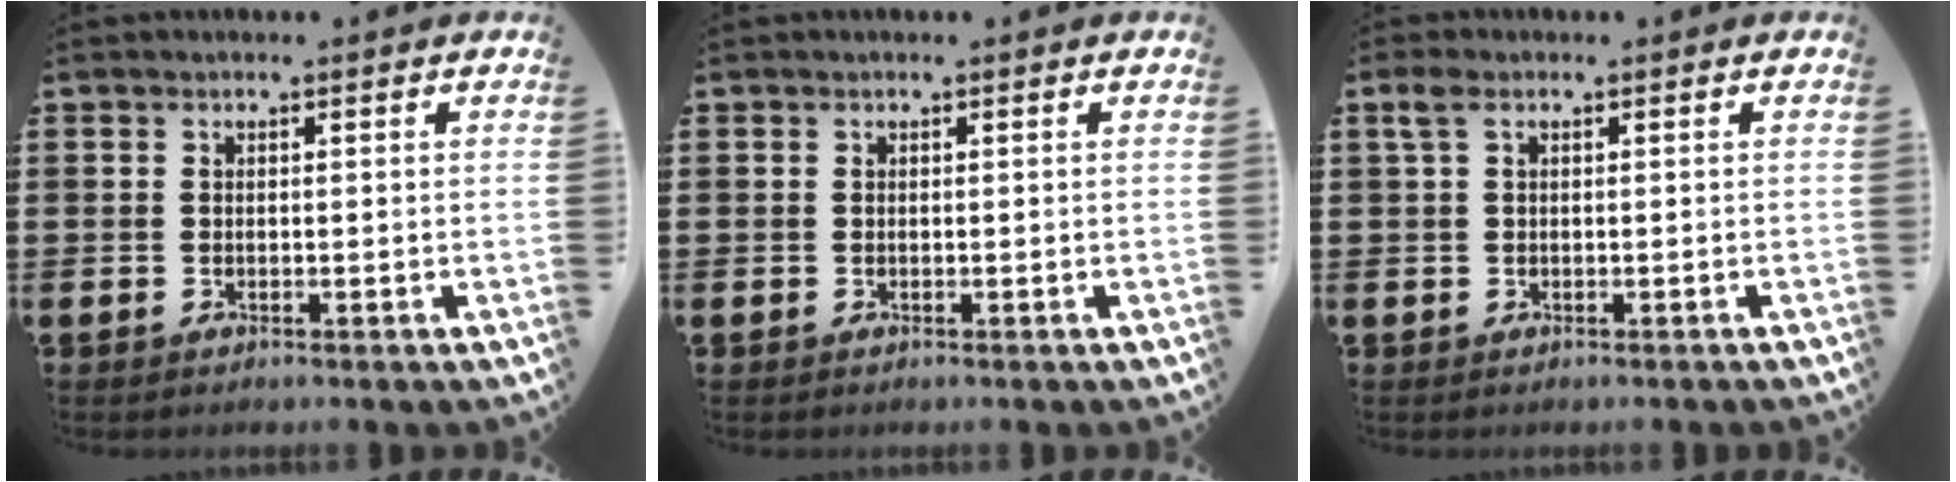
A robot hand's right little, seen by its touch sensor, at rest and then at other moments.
{"total": 0.0}
{"total": 1.0, "force": [0.2, 0.4, 0.9], "torque": [-0.019, 0.005, 0.001]}